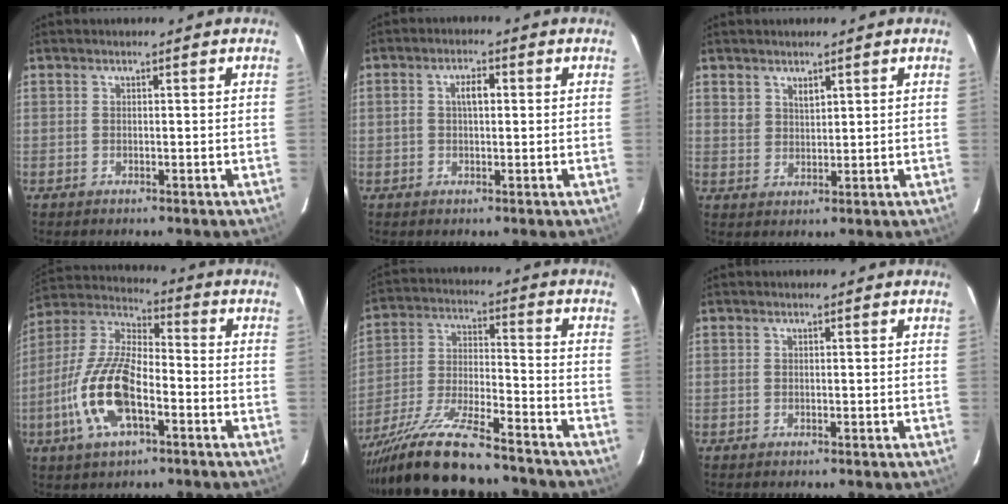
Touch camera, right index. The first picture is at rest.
{"total": 3.4, "force": [0.4, 1.8, 2.8], "torque": [-0.050, 0.011, 0.008]}
{"total": 3.0, "force": [2.0, 2.0, 1.0], "torque": [-0.012, 0.003, 0.039]}
{"total": 16.1, "force": [-5.6, 6.7, 13.6], "torque": [-0.291, -0.004, -0.111]}
{"total": 18.4, "force": [-15.1, 3.4, 9.9], "torque": [-0.207, -0.040, -0.257]}
{"total": 0.0}